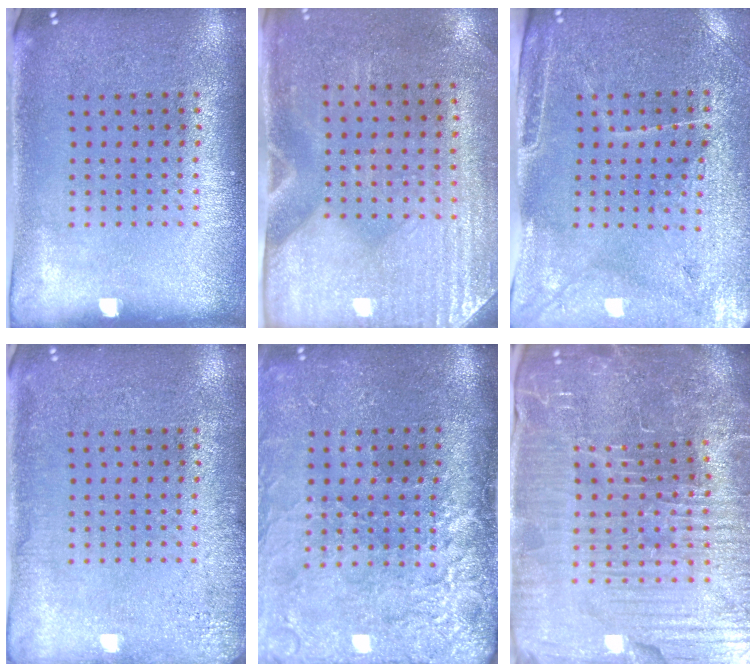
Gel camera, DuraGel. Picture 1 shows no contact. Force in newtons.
{"total": 3.0, "press": 2.6, "slide": 1.5}
{"total": 3.2, "press": 3.1, "slide": 0.9}
{"total": 2.3, "press": 2.2, "slide": 0.3}
{"total": 4.4, "press": 3.6, "slide": 2.5}
{"total": 7.3, "press": 6.5, "slide": 3.4}